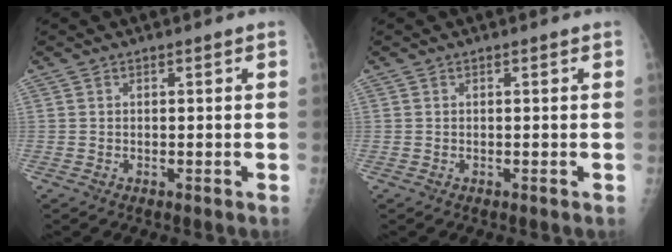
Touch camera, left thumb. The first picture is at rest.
{"total": 0.0}